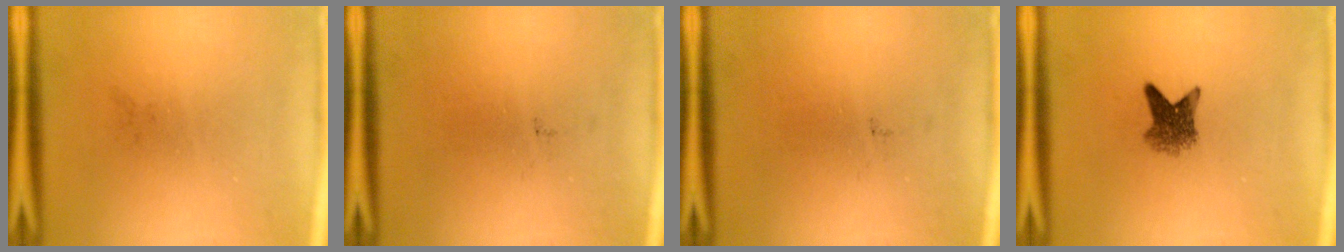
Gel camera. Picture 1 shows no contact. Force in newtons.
{"total": 0.0}
{"total": 0.0}
{"total": 4.0}